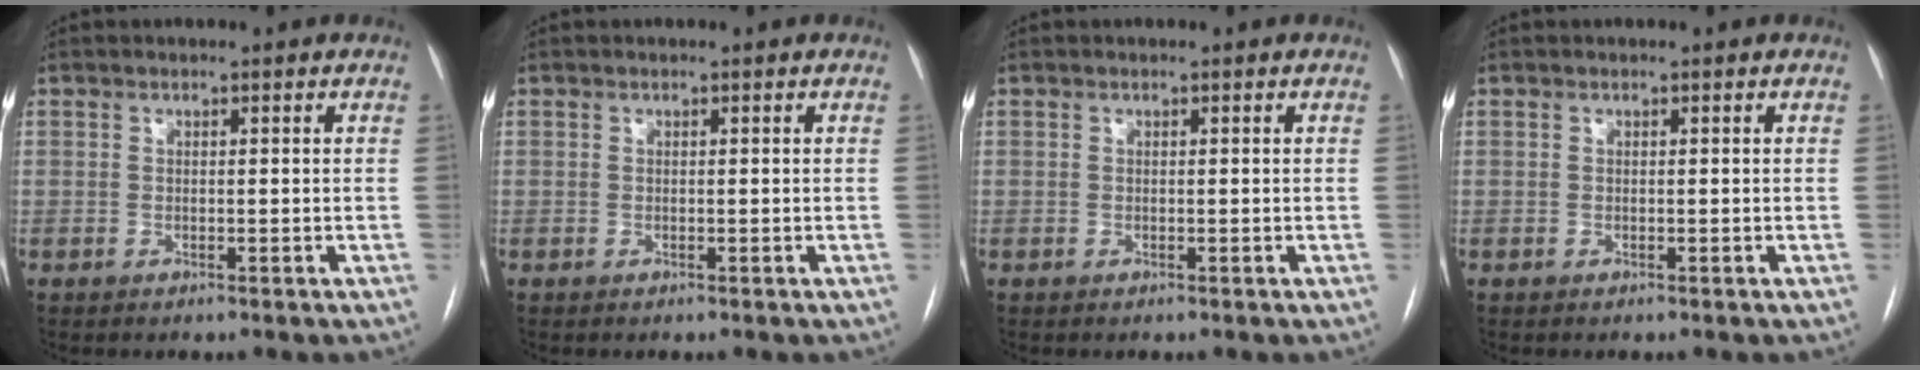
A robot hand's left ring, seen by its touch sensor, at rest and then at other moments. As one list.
[{"total": 0.0}, {"total": 0.0}, {"total": 0.0}]